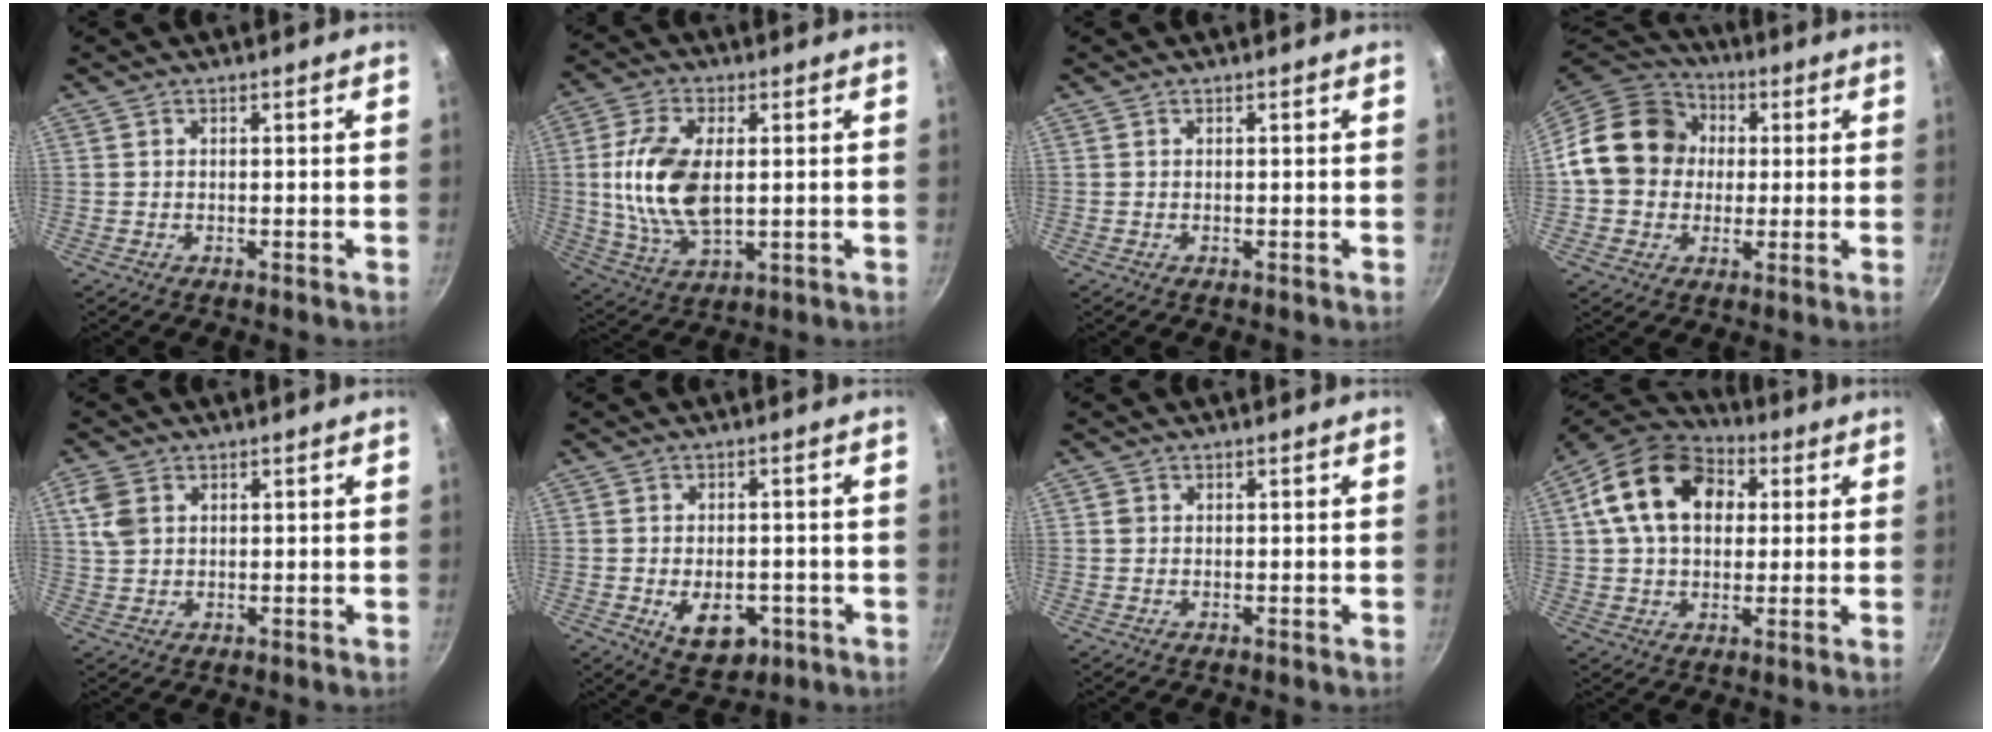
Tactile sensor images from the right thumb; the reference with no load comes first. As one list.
[{"total": 14.4, "force": [1.1, 7.8, 12.1], "torque": [-0.230, 0.000, 0.026]}, {"total": 0.0}, {"total": 16.3, "force": [1.7, 14.0, 8.2], "torque": [-0.117, 0.030, 0.013]}, {"total": 5.3, "force": [1.7, 3.9, 3.2], "torque": [-0.060, 0.001, 0.035]}, {"total": 8.5, "force": [-2.6, 5.5, 5.9], "torque": [-0.063, 0.003, -0.025]}, {"total": 1.1, "force": [0.2, 1.1, 0.4], "torque": [-0.005, 0.004, 0.003]}, {"total": 17.6, "force": [4.5, 12.6, 11.5], "torque": [-0.176, 0.018, 0.063]}]